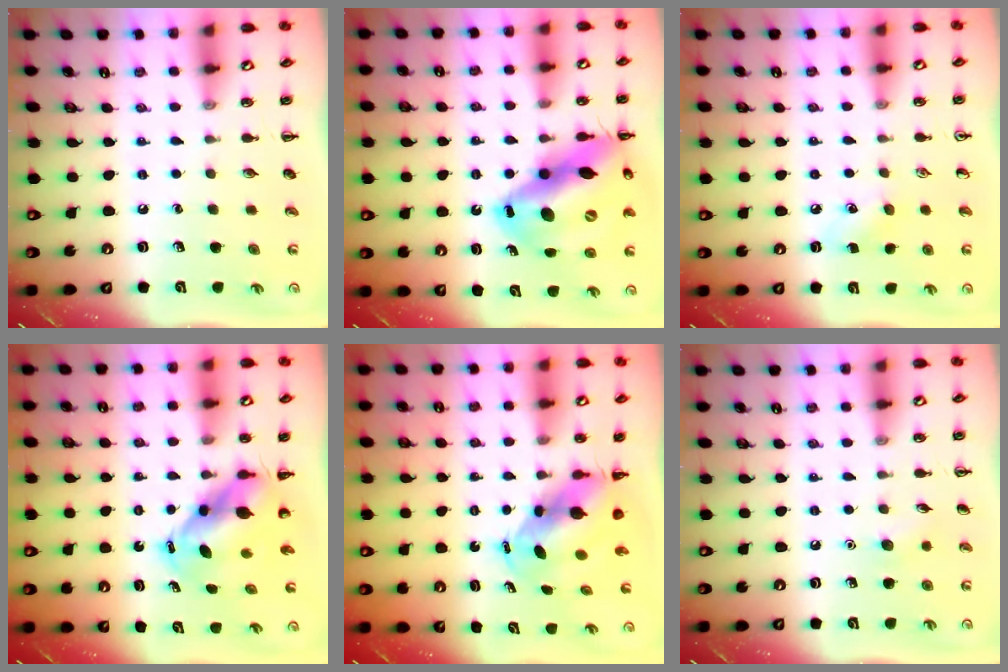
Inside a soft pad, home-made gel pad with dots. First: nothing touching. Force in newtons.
{"total": 22.0, "press": 21.1, "slide": 6.3}
{"total": 5.8, "press": 5.7, "slide": 1.4}
{"total": 6.4, "press": 6.2, "slide": 1.8}
{"total": 6.8, "press": 6.6, "slide": 1.7}
{"total": 5.0, "press": 4.8, "slide": 1.3}